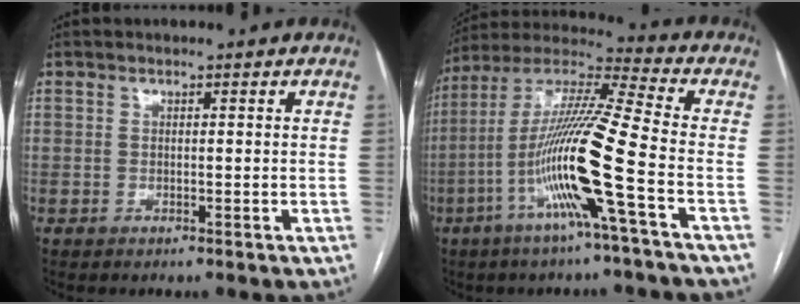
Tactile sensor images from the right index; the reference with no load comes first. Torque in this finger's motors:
{"motor_torque": [2.14, 0.00, 1.05, 0.21]}